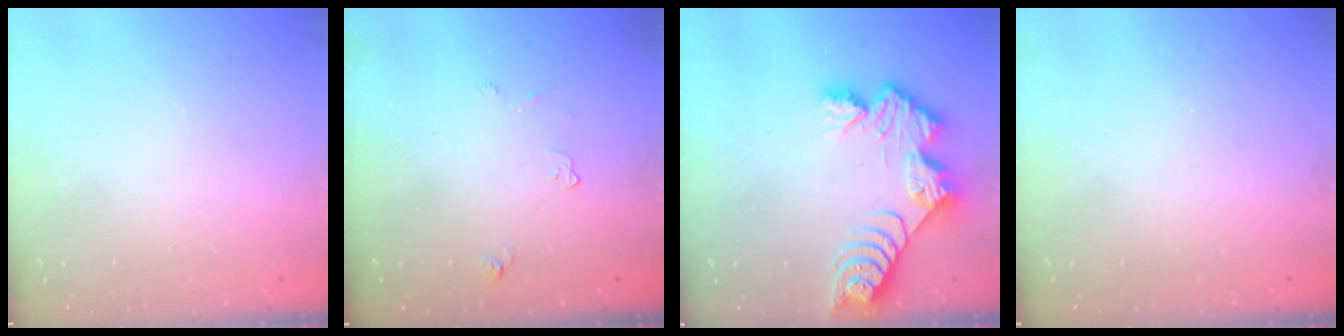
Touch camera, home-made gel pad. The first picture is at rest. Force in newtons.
{"total": 3.4, "press": 3.4, "slide": 0.6}
{"total": 10.9, "press": 10.9, "slide": 0.8}
{"total": 0.0}